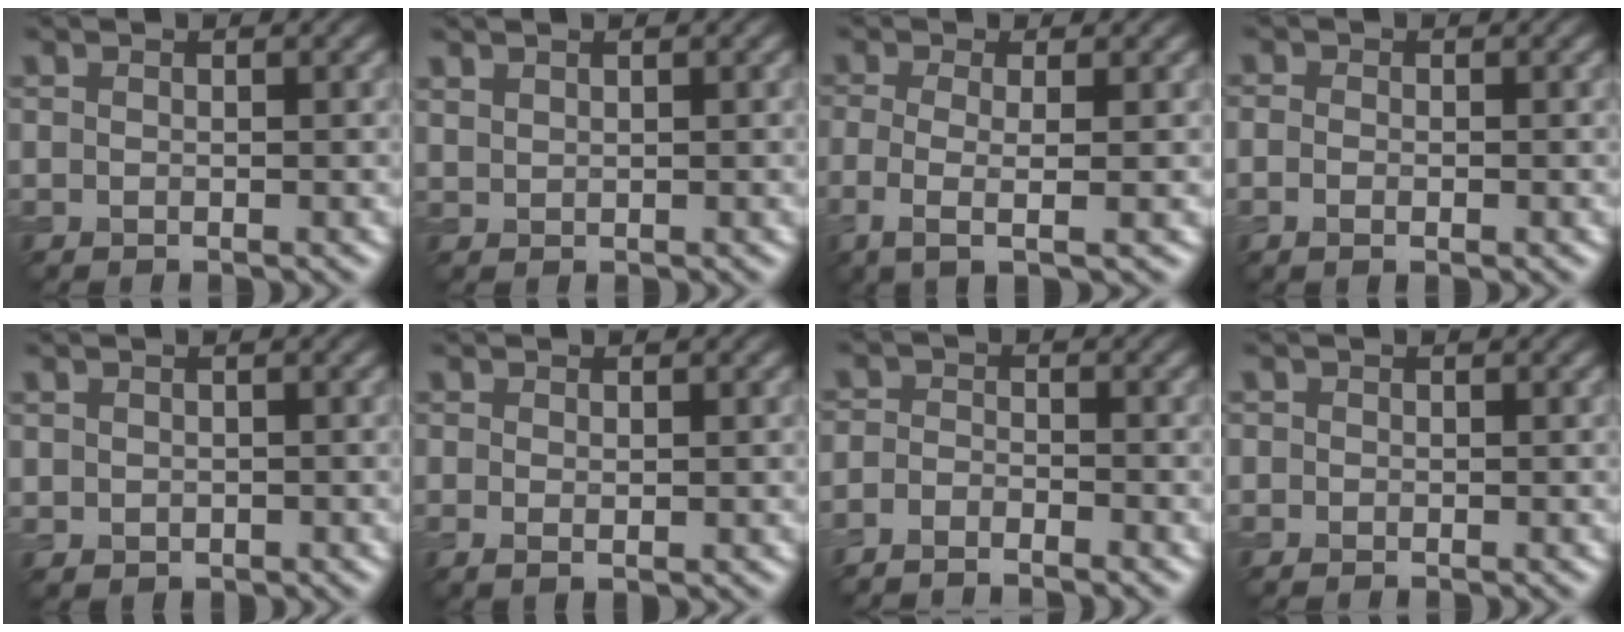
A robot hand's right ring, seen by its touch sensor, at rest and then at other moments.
{"total": 0.9, "force": [0.8, 0.3, 0.2], "torque": [-0.008, 0.000, 0.022]}
{"total": 3.4, "force": [-0.6, 1.0, 3.2], "torque": [-0.063, -0.010, -0.017]}
{"total": 1.7, "force": [-0.3, 1.0, 1.3], "torque": [-0.015, -0.002, -0.007]}
{"total": 0.9, "force": [0.1, 0.9, 0.2], "torque": [0.000, -0.005, 0.004]}
{"total": 1.0, "force": [0.1, 0.5, 0.8], "torque": [-0.014, -0.002, 0.002]}
{"total": 2.3, "force": [-2.1, 0.5, 0.8], "torque": [-0.014, 0.003, -0.043]}
{"total": 0.6, "force": [0.0, 0.6, 0.0], "torque": [0.007, -0.004, -0.005]}